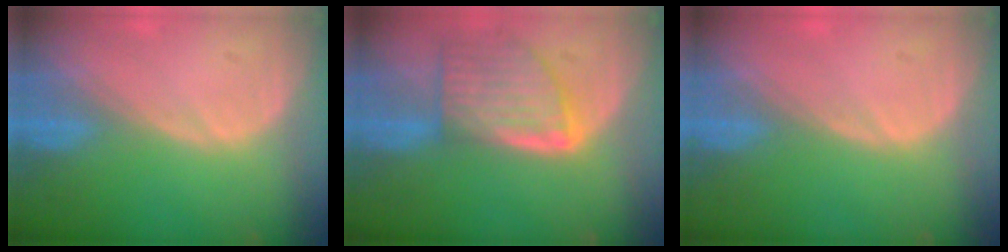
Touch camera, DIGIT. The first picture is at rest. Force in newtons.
{"total": 8.1, "press": 7.2, "slide": 3.6}
{"total": 0.5, "press": 0.1, "slide": 0.5}